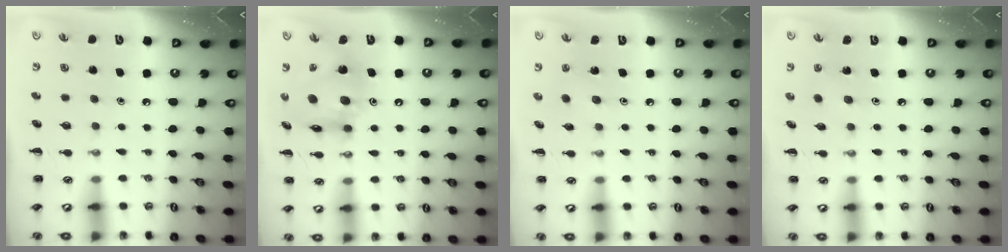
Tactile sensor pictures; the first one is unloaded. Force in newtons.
{"total": 13.9, "press": 13.5, "slide": 3.2}
{"total": 2.4, "press": 2.3, "slide": 0.6}
{"total": 2.2, "press": 2.1, "slide": 0.7}